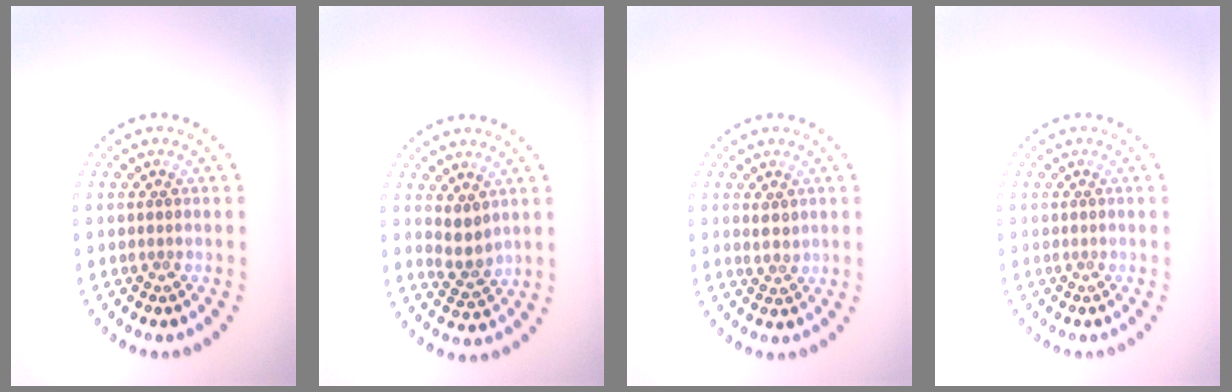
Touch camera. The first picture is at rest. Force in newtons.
{"total": 2.3, "press": 2.0, "slide": 0.9}
{"total": 1.2, "press": 1.1, "slide": 0.5}
{"total": 0.0}